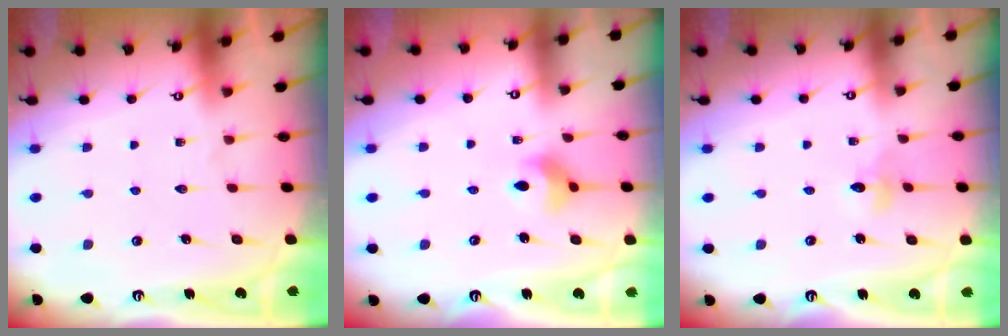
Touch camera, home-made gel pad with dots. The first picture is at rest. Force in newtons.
{"total": 7.3, "press": 7.2, "slide": 1.2}
{"total": 3.6, "press": 3.5, "slide": 0.4}